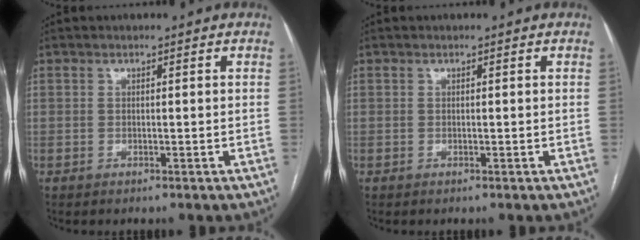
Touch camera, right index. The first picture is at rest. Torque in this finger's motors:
{"motor_torque": [0.00, 0.00, 0.00, 0.00]}